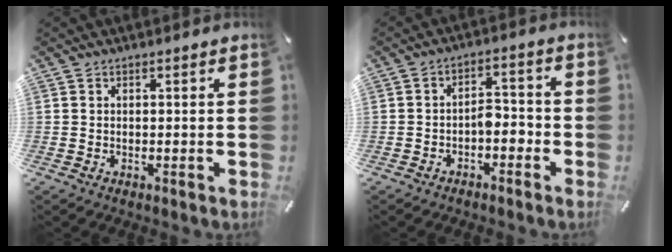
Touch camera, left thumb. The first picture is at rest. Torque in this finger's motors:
{"motor_torque": [0.53, 1.56, 0.50, 0.37, 0.01]}